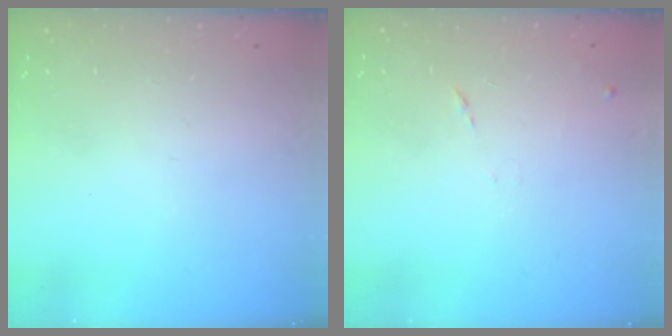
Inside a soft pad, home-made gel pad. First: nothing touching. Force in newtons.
{"total": 6.6, "press": 6.6, "slide": 0.4}